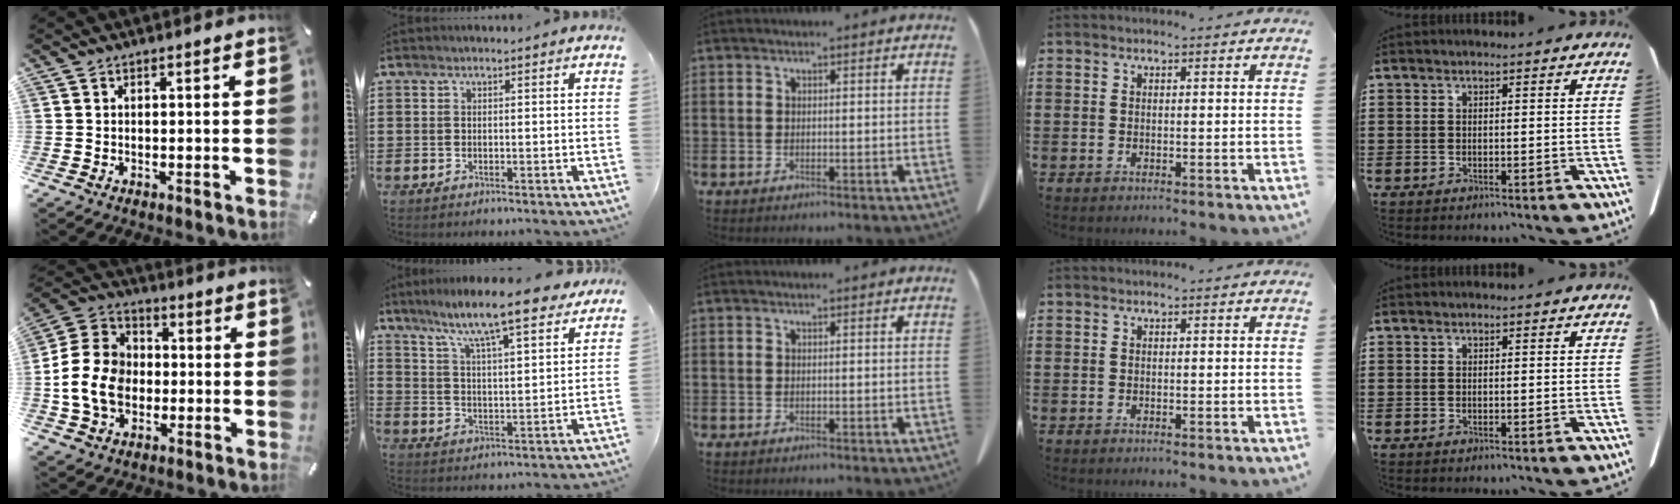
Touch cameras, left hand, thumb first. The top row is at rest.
{"thumb": {"total": 13.1, "force": [-2.4, 11.0, 6.9], "torque": [-0.155, 0.026, -0.043]}, "index": {"total": 9.3, "force": [7.8, 0.3, 4.9], "torque": [-0.117, -0.045, 0.127]}}